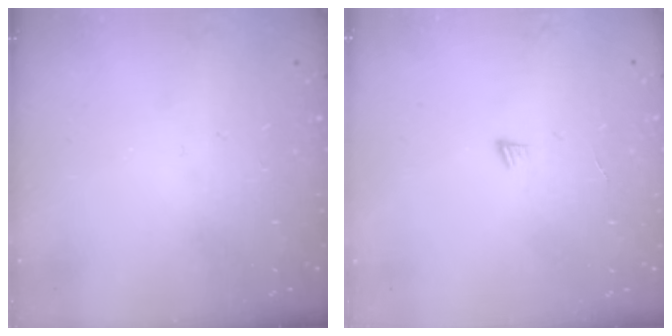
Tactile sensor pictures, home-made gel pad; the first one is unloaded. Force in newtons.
{"total": 3.1, "press": 3.1, "slide": 0.4}